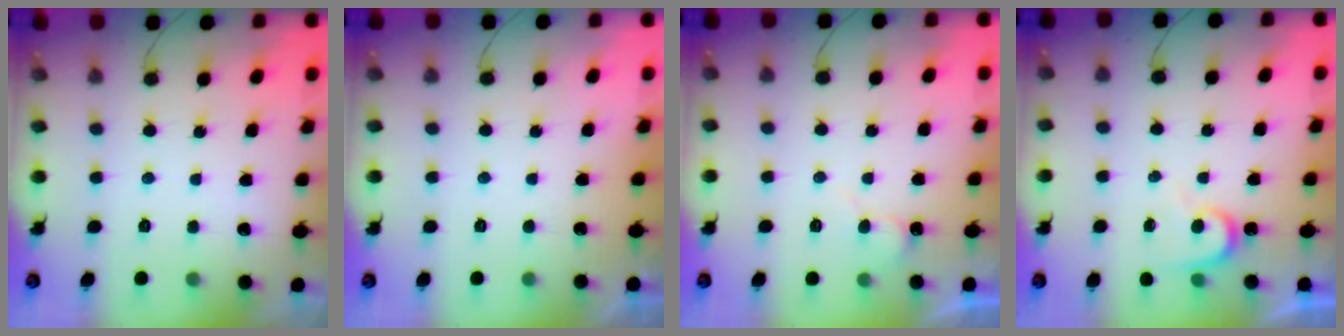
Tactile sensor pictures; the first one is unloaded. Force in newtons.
{"total": 1.2, "press": 1.1, "slide": 0.3}
{"total": 4.7, "press": 4.6, "slide": 0.5}
{"total": 7.3, "press": 7.3, "slide": 0.3}